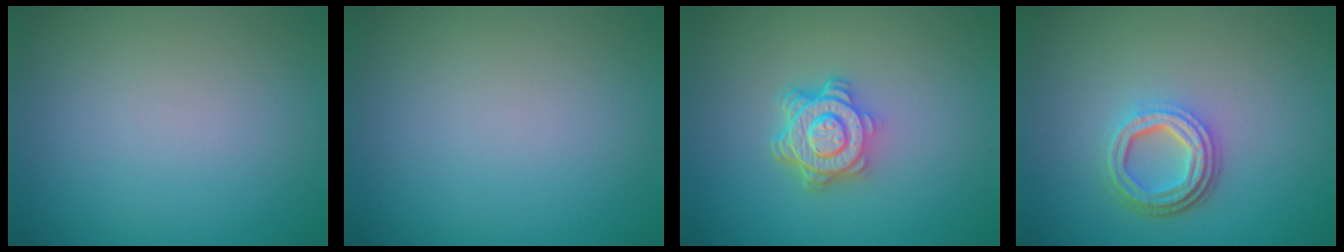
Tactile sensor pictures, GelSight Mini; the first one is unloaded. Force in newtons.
{"total": 0.0}
{"total": 4.8, "press": 3.7, "slide": 3.1}
{"total": 4.2, "press": 3.1, "slide": 2.7}